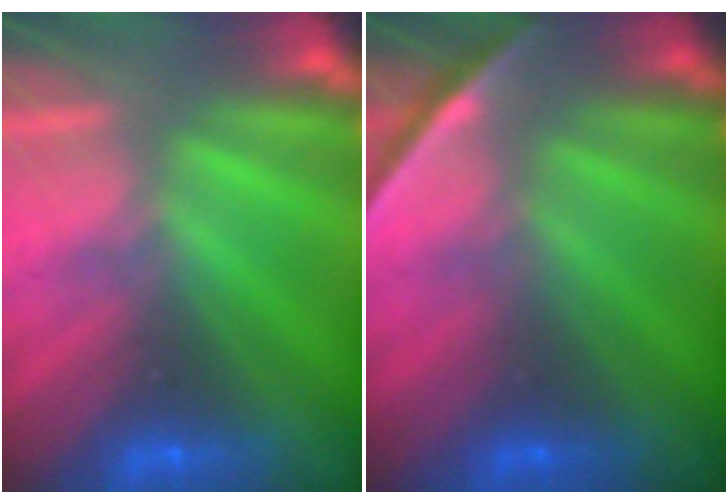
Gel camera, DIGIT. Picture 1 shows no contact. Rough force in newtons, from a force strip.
{"total": 1.9}